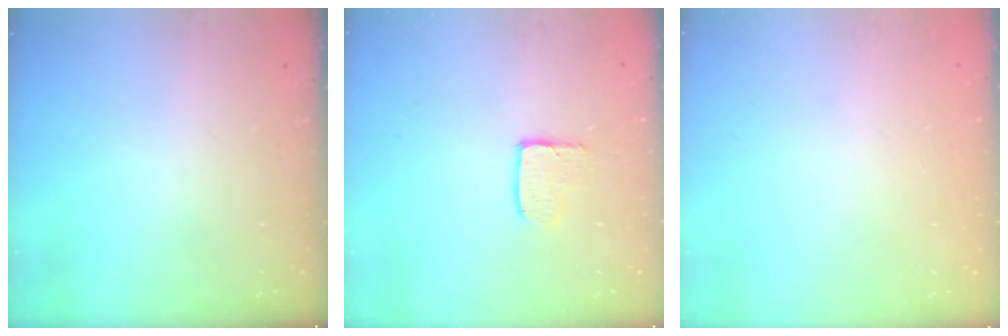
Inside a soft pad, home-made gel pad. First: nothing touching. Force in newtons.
{"total": 3.6, "press": 3.6, "slide": 0.3}
{"total": 0.0}